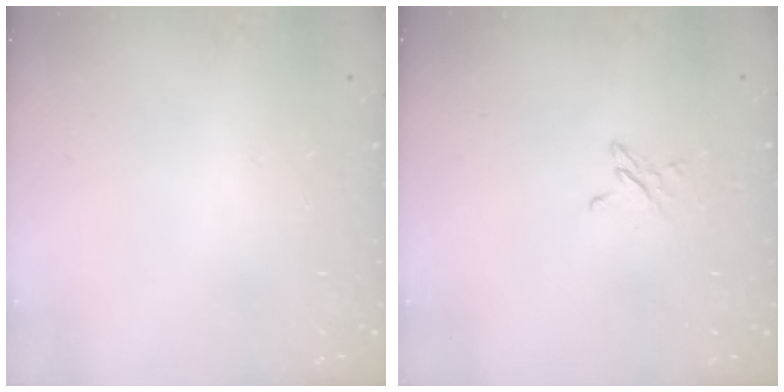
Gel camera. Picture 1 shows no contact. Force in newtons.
{"total": 3.1, "press": 3.1, "slide": 0.2}